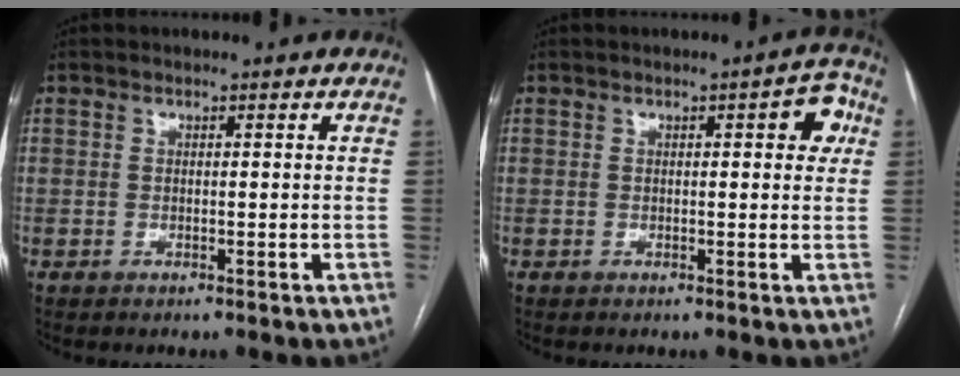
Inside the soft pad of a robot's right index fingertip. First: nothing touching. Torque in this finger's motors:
{"motor_torque": [0.12, 0.01, 0.05, 0.01]}